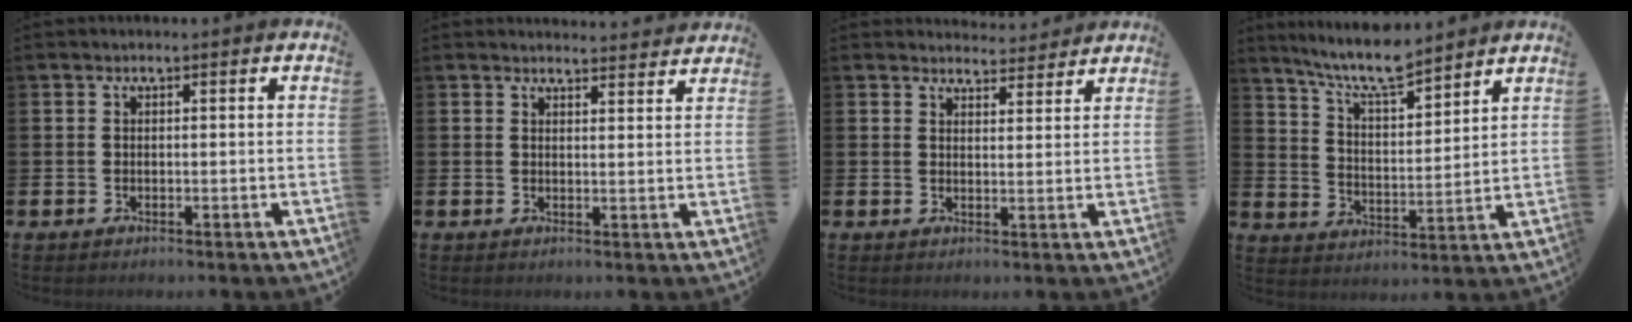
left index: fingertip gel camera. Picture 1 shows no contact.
{"total": 2.8, "force": [2.8, 0.2, -0.2], "torque": [0.007, -0.020, 0.049]}
{"total": 3.6, "force": [3.5, 0.6, -0.2], "torque": [0.007, -0.023, 0.063]}
{"total": 8.5, "force": [7.6, 1.1, 3.6], "torque": [-0.090, -0.042, 0.135]}